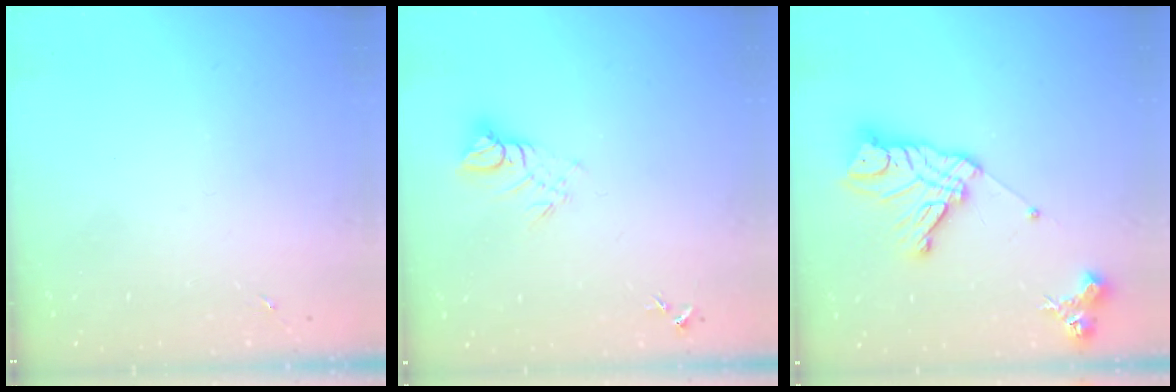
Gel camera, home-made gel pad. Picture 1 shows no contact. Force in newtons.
{"total": 6.6, "press": 6.6, "slide": 0.5}
{"total": 16.3, "press": 16.2, "slide": 1.4}